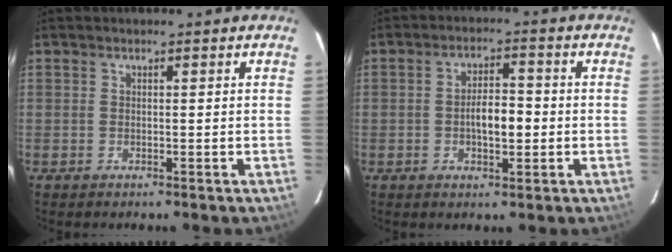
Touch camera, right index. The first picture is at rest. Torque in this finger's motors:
{"motor_torque": [0.89, -0.07, 0.49, 0.09]}